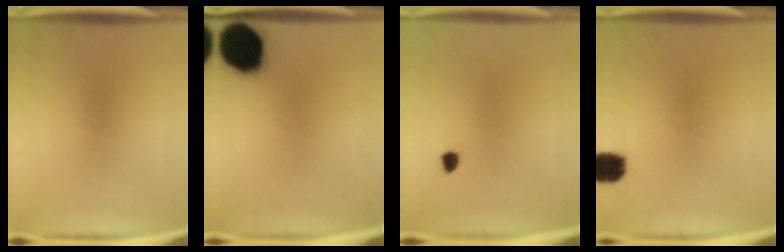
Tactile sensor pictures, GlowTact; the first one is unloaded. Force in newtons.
{"total": 17.9}
{"total": 1.2}
{"total": 3.8}